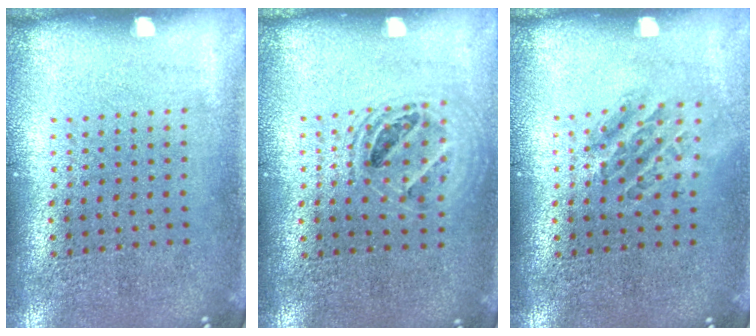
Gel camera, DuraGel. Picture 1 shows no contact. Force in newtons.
{"total": 1.4, "press": 1.2, "slide": 0.6}
{"total": 1.1, "press": 0.9, "slide": 0.5}